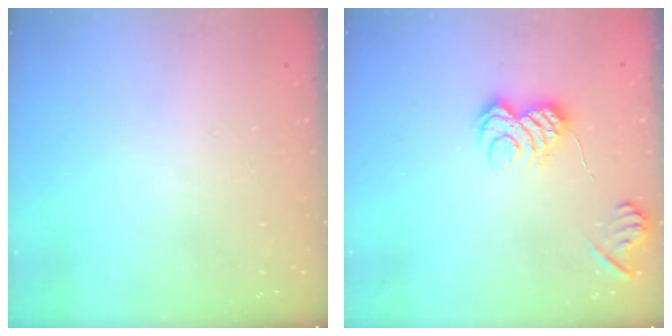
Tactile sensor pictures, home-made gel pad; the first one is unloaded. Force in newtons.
{"total": 8.3, "press": 8.3, "slide": 0.9}